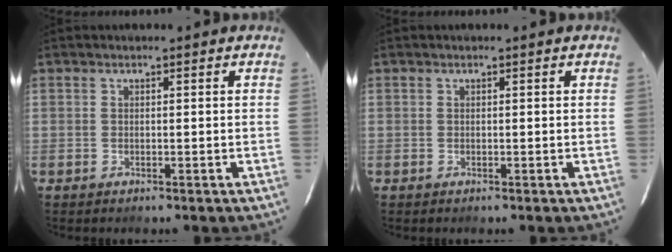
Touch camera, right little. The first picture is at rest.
{"total": 0.0}